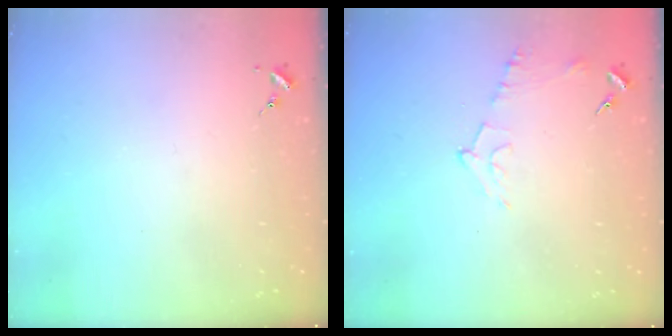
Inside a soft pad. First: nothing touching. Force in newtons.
{"total": 5.4, "press": 5.3, "slide": 1.2}